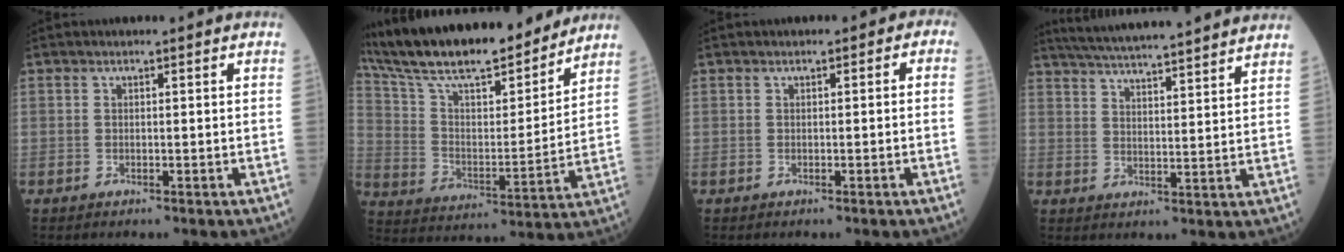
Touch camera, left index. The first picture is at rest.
{"total": 22.1, "force": [19.3, 3.1, 10.3], "torque": [-0.184, 0.003, 0.313]}
{"total": 1.3, "force": [-0.5, 0.9, 0.8], "torque": [-0.003, 0.008, -0.013]}
{"total": 20.6, "force": [18.6, 0.8, 8.8], "torque": [-0.146, 0.011, 0.254]}